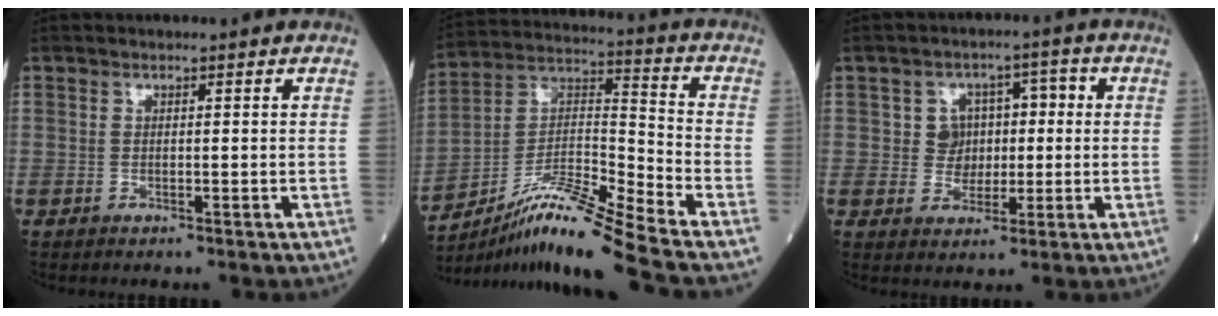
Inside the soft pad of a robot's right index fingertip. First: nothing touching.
{"total": 14.6, "force": [-11.7, -2.0, 8.5], "torque": [-0.158, 0.010, -0.209]}
{"total": 5.5, "force": [0.3, 5.0, 2.2], "torque": [-0.024, 0.024, 0.008]}